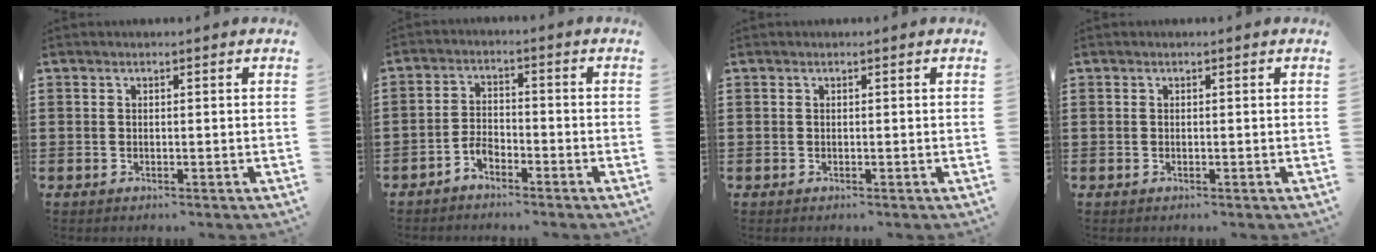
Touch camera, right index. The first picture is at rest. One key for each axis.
{"total": 2.7, "fx": -2.3, "fy": 1.0, "fz": 1.0, "tx": -0.026, "ty": 0.007, "tz": -0.048}
{"total": 0.0}
{"total": 0.0}